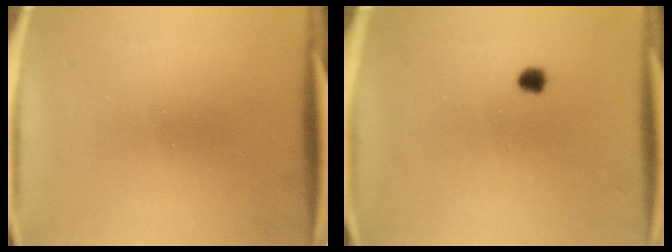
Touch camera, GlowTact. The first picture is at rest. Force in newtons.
{"total": 1.9}